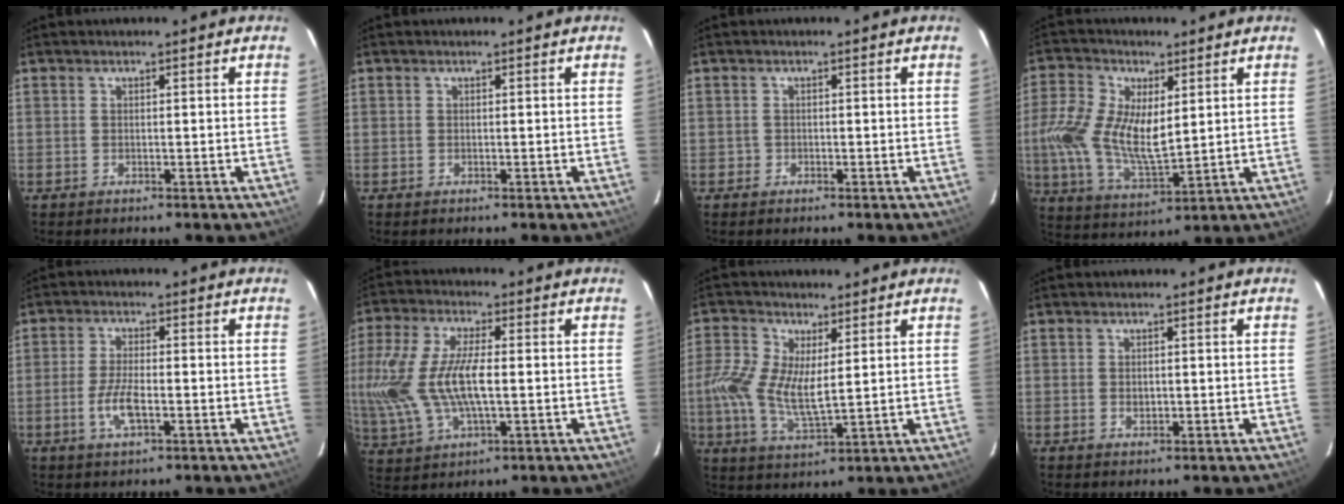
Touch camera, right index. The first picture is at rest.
{"total": 0.0}
{"total": 1.0, "force": [-0.4, 0.9, -0.1], "torque": [0.002, 0.003, -0.007]}
{"total": 13.9, "force": [1.8, 7.0, 11.9], "torque": [-0.254, 0.000, 0.039]}
{"total": 5.6, "force": [-1.9, 1.9, 4.9], "torque": [-0.106, -0.004, -0.038]}
{"total": 16.6, "force": [-0.4, 7.2, 15.0], "torque": [-0.324, -0.002, 0.000]}
{"total": 9.6, "force": [0.9, 4.3, 8.5], "torque": [-0.189, -0.001, 0.015]}
{"total": 1.4, "force": [-0.2, 1.1, 0.9], "torque": [-0.013, 0.000, -0.001]}